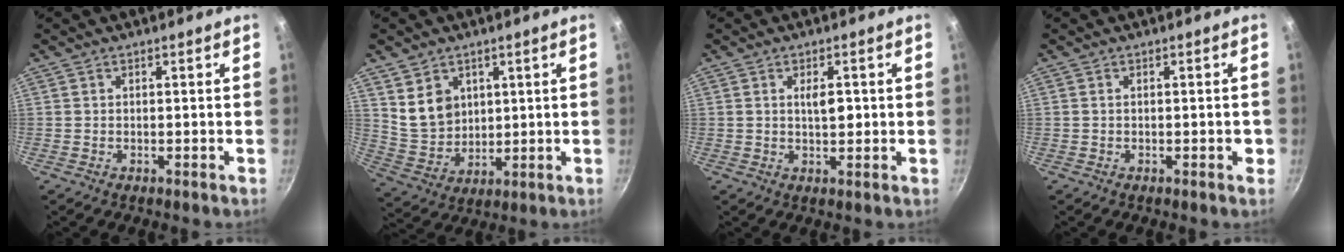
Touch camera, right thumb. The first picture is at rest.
{"total": 9.0, "force": [3.5, 7.0, 4.3], "torque": [-0.058, -0.021, 0.082]}
{"total": 3.4, "force": [0.5, 1.6, 3.0], "torque": [-0.034, -0.003, 0.007]}
{"total": 1.7, "force": [-0.3, 0.6, 1.5], "torque": [-0.011, 0.002, -0.005]}